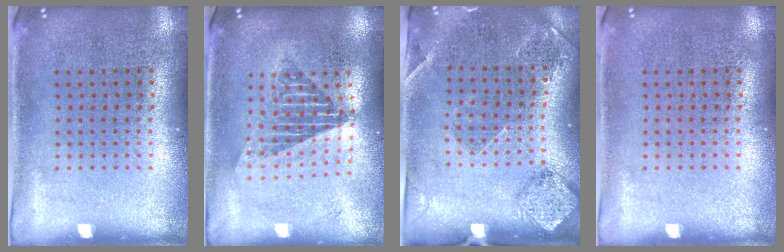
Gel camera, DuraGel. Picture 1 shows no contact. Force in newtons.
{"total": 1.7, "press": 1.4, "slide": 1.0}
{"total": 1.5, "press": 1.4, "slide": 0.4}
{"total": 0.0}